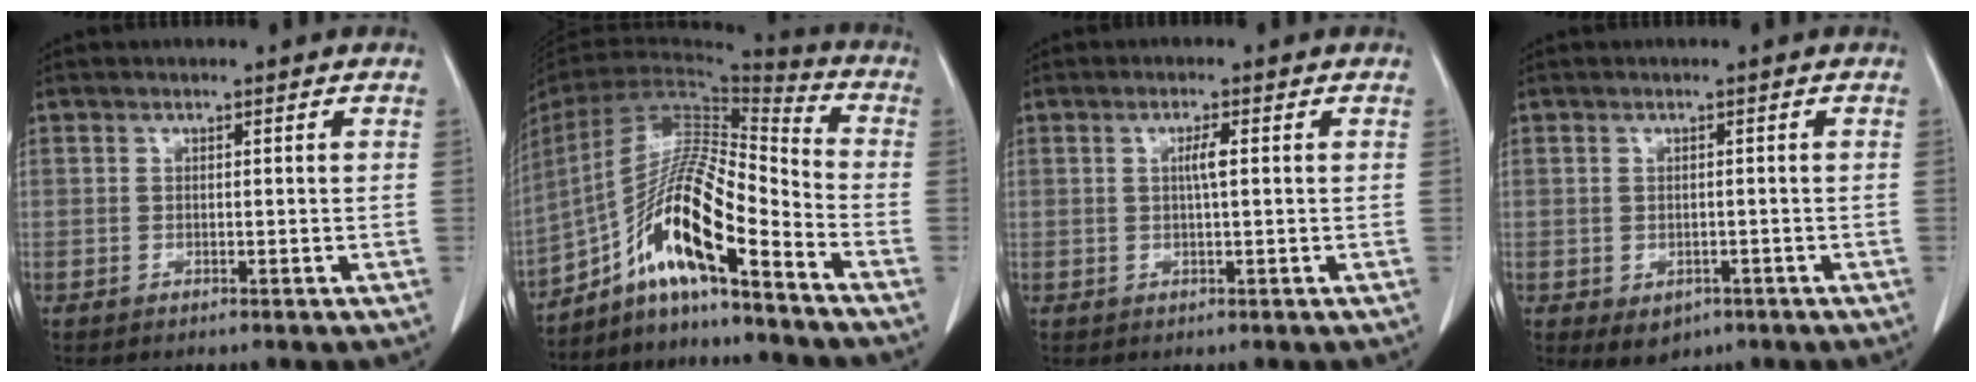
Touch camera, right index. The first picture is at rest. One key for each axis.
{"total": 14.7, "fx": -9.2, "fy": 1.2, "fz": 11.3, "tx": -0.209, "ty": 0.012, "tz": -0.167}
{"total": 2.2, "fx": 0.4, "fy": 0.1, "fz": 2.1, "tx": -0.039, "ty": 0.002, "tz": 0.008}
{"total": 3.1, "fx": -1.1, "fy": 2.4, "fz": 1.5, "tx": -0.017, "ty": -0.001, "tz": 0.000}